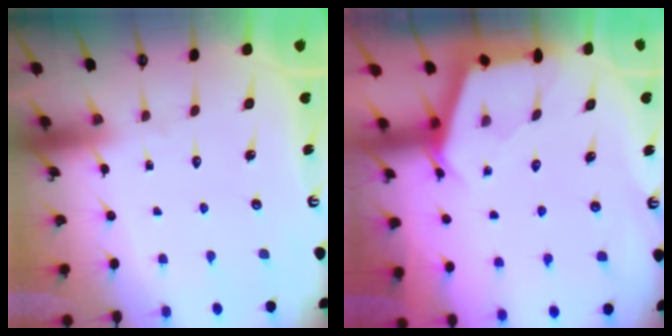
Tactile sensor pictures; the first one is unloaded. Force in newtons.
{"total": 2.6, "press": 2.6, "slide": 0.4}